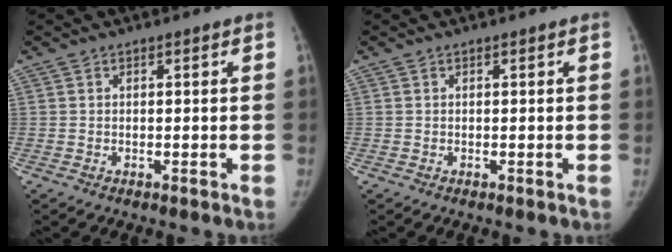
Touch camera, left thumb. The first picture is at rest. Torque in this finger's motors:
{"motor_torque": [0.01, 0.00, 0.04, -0.03, 0.03]}